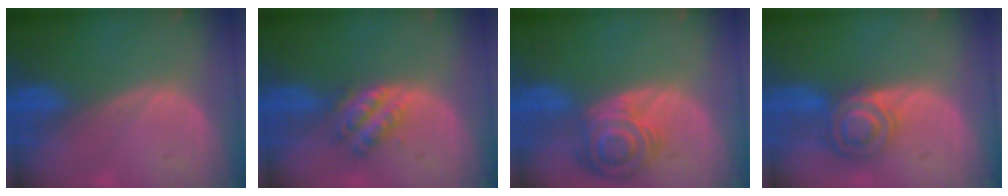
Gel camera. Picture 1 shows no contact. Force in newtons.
{"total": 5.1, "press": 4.8, "slide": 1.8}
{"total": 8.2, "press": 7.3, "slide": 3.8}
{"total": 7.3, "press": 6.1, "slide": 4.0}